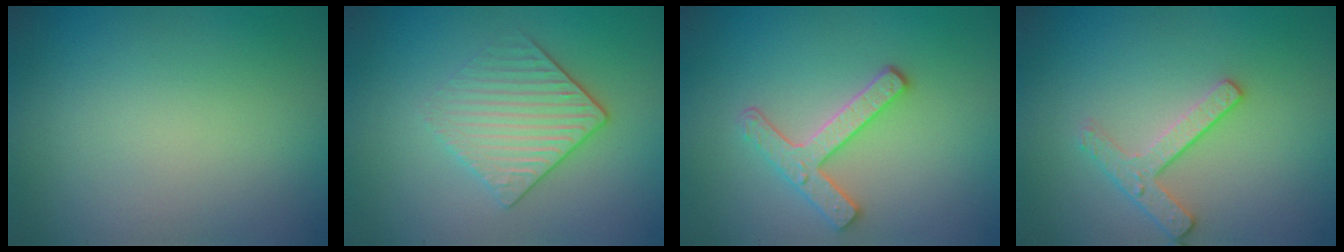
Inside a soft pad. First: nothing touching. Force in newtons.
{"total": 3.7, "press": 3.3, "slide": 1.7}
{"total": 3.1, "press": 2.8, "slide": 1.2}
{"total": 2.4, "press": 2.3, "slide": 0.9}